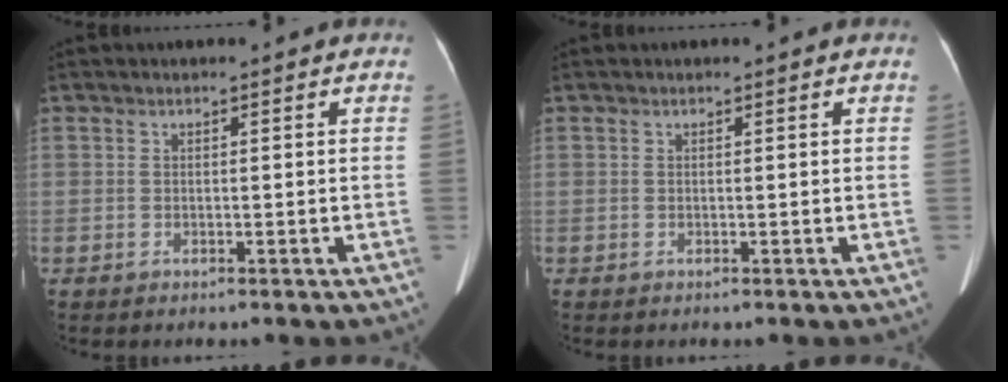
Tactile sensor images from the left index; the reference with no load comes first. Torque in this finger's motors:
{"motor_torque": [0.02, 0.02, 0.00, 0.01]}